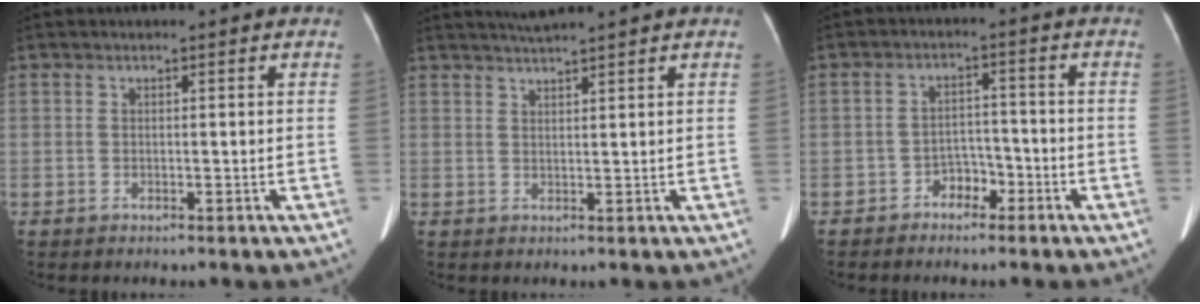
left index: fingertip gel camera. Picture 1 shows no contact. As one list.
[{"total": 3.4, "force": [3.1, -0.9, 1.2], "torque": [-0.018, 0.018, 0.058]}, {"total": 3.6, "force": [-2.4, 2.1, 1.6], "torque": [-0.024, 0.009, -0.039]}]